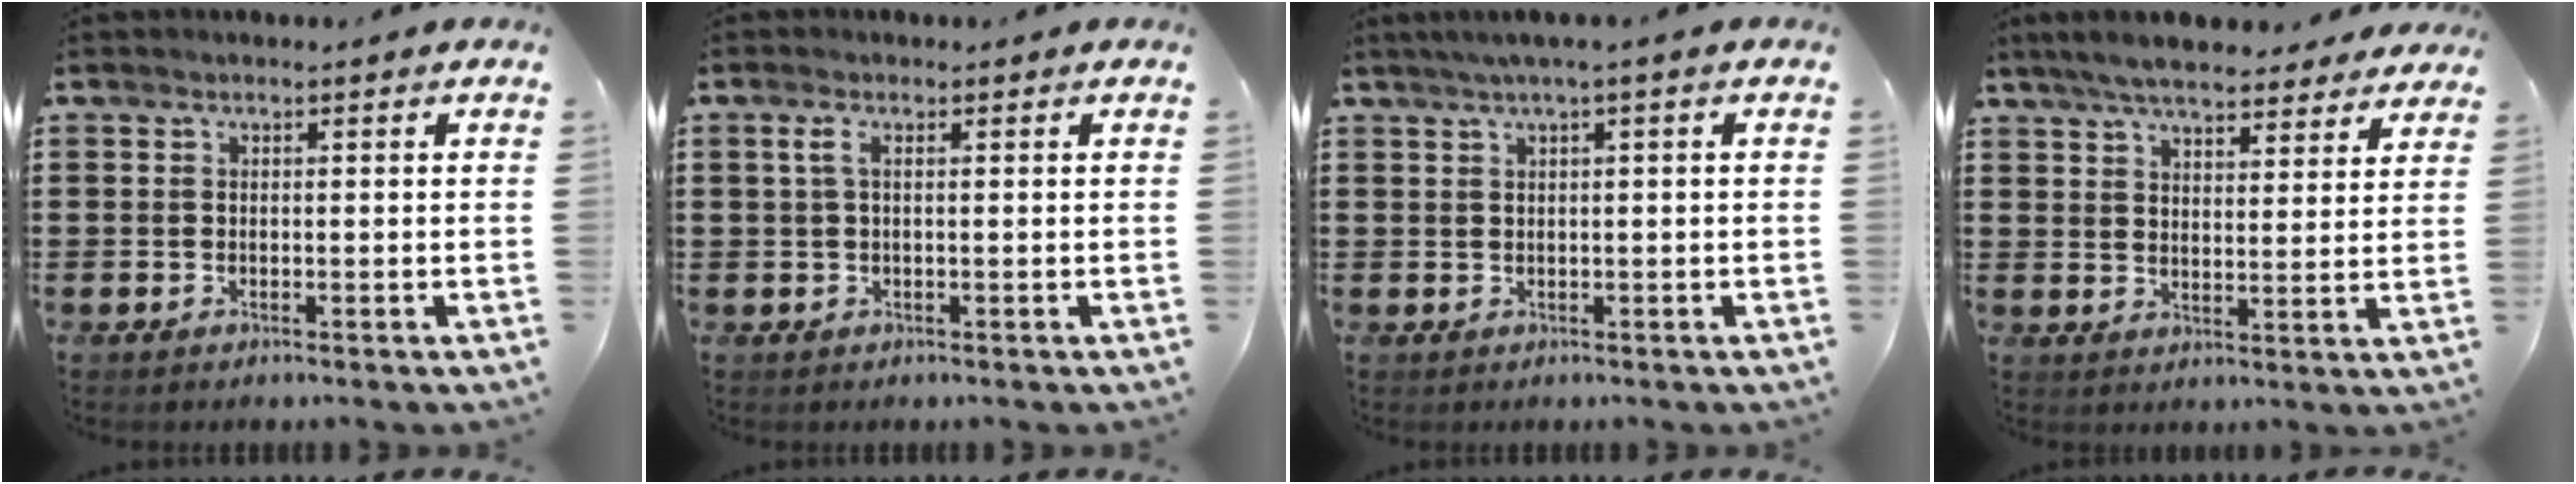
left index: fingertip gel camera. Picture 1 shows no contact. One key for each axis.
{"total": 1.8, "fx": 0.3, "fy": 0.5, "fz": 1.7, "tx": -0.041, "ty": -0.001, "tz": 0.002}
{"total": 1.6, "fx": 0.4, "fy": -0.1, "fz": 1.6, "tx": -0.027, "ty": -0.003, "tz": 0.007}
{"total": 6.5, "fx": 6.0, "fy": 1.1, "fz": 2.4, "tx": -0.068, "ty": -0.014, "tz": 0.109}